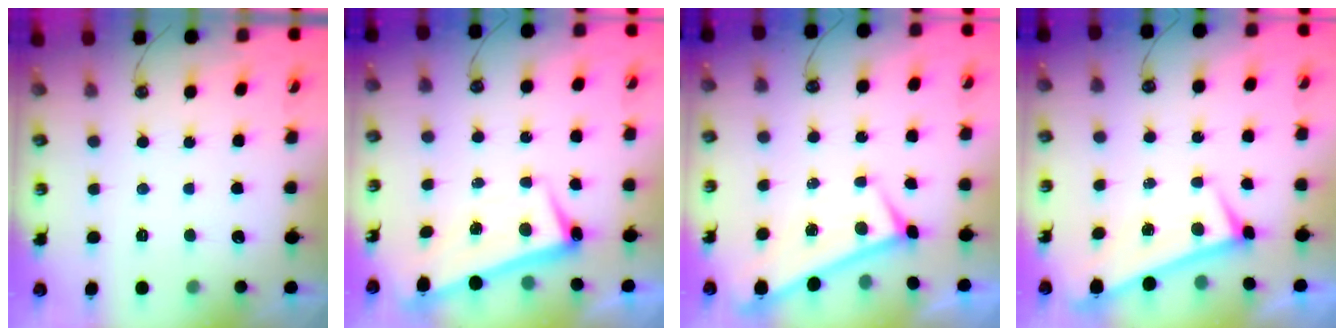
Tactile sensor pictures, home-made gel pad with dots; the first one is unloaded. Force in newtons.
{"total": 2.6, "press": 2.5, "slide": 0.8}
{"total": 0.0}
{"total": 0.0}